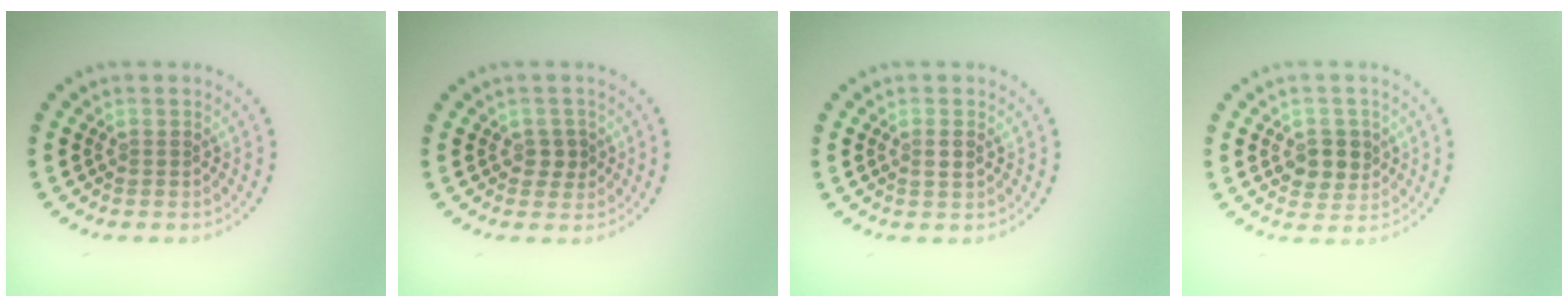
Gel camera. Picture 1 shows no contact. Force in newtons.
{"total": 1.5, "press": 1.4, "slide": 0.5}
{"total": 1.1, "press": 1.0, "slide": 0.5}
{"total": 2.9, "press": 2.8, "slide": 0.8}